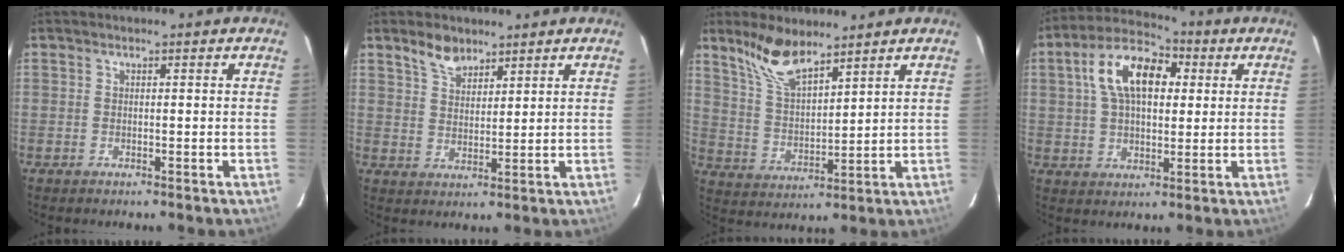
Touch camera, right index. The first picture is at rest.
{"total": 5.0, "force": [3.9, 2.5, 2.1], "torque": [-0.033, 0.007, 0.073]}
{"total": 9.5, "force": [7.4, 3.0, 5.3], "torque": [-0.103, 0.008, 0.155]}
{"total": 13.4, "force": [3.6, 7.5, 10.5], "torque": [-0.192, 0.036, 0.056]}